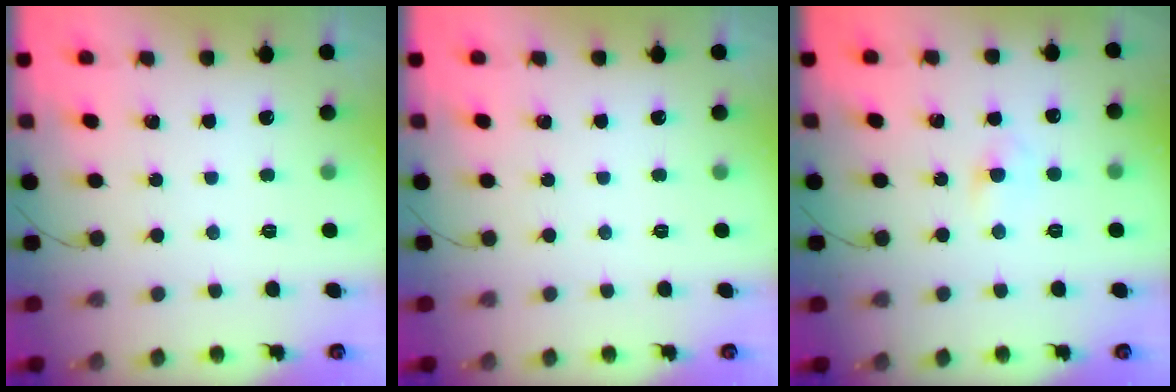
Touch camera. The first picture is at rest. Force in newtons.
{"total": 0.0}
{"total": 3.0, "press": 2.8, "slide": 1.1}